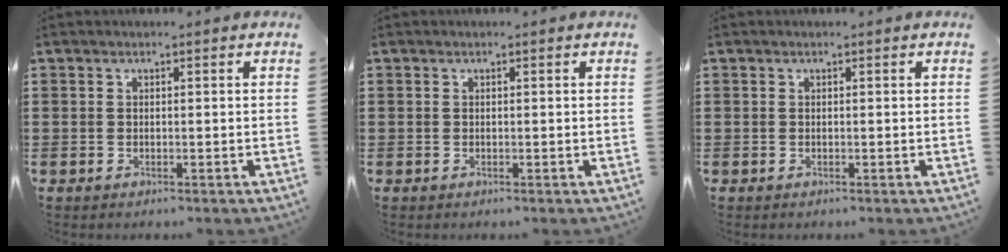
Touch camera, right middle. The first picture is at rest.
{"total": 0.0}
{"total": 0.0}